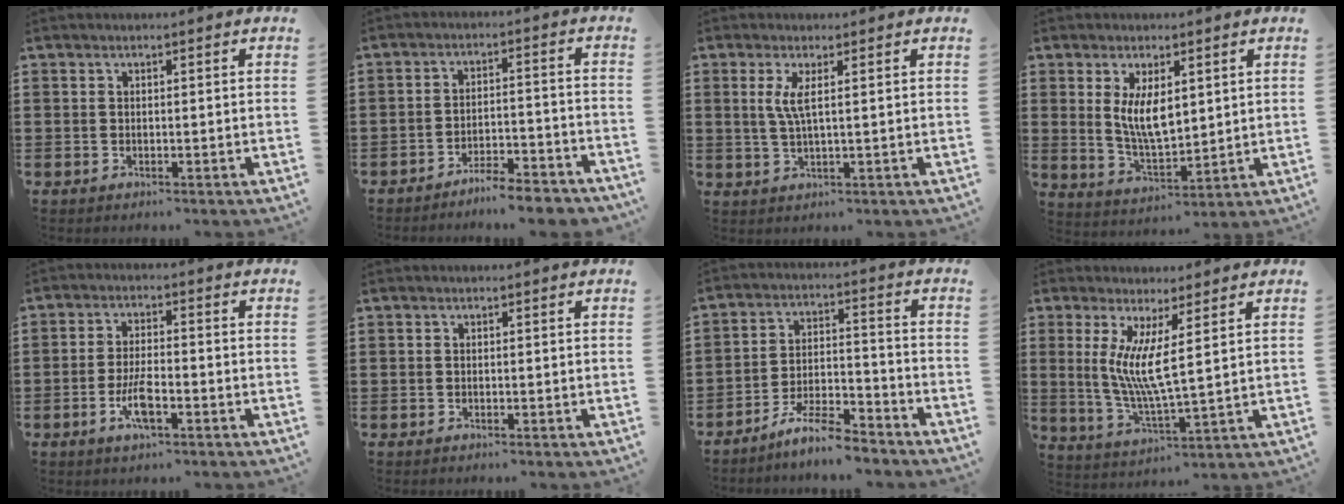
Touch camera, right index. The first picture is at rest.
{"total": 5.0, "force": [-4.9, -0.1, 1.1], "torque": [-0.017, 0.002, -0.096]}
{"total": 3.3, "force": [0.9, 0.1, 3.1], "torque": [-0.070, -0.005, 0.013]}
{"total": 6.6, "force": [1.9, 2.9, 5.6], "torque": [-0.103, 0.001, 0.033]}
{"total": 5.2, "force": [-2.1, 1.4, 4.6], "torque": [-0.097, -0.004, -0.041]}
{"total": 0.0}
{"total": 7.2, "force": [-6.5, 0.8, 2.9], "torque": [-0.062, 0.009, -0.126]}
{"total": 6.8, "force": [2.7, 0.4, 6.3], "torque": [-0.128, -0.011, 0.048]}